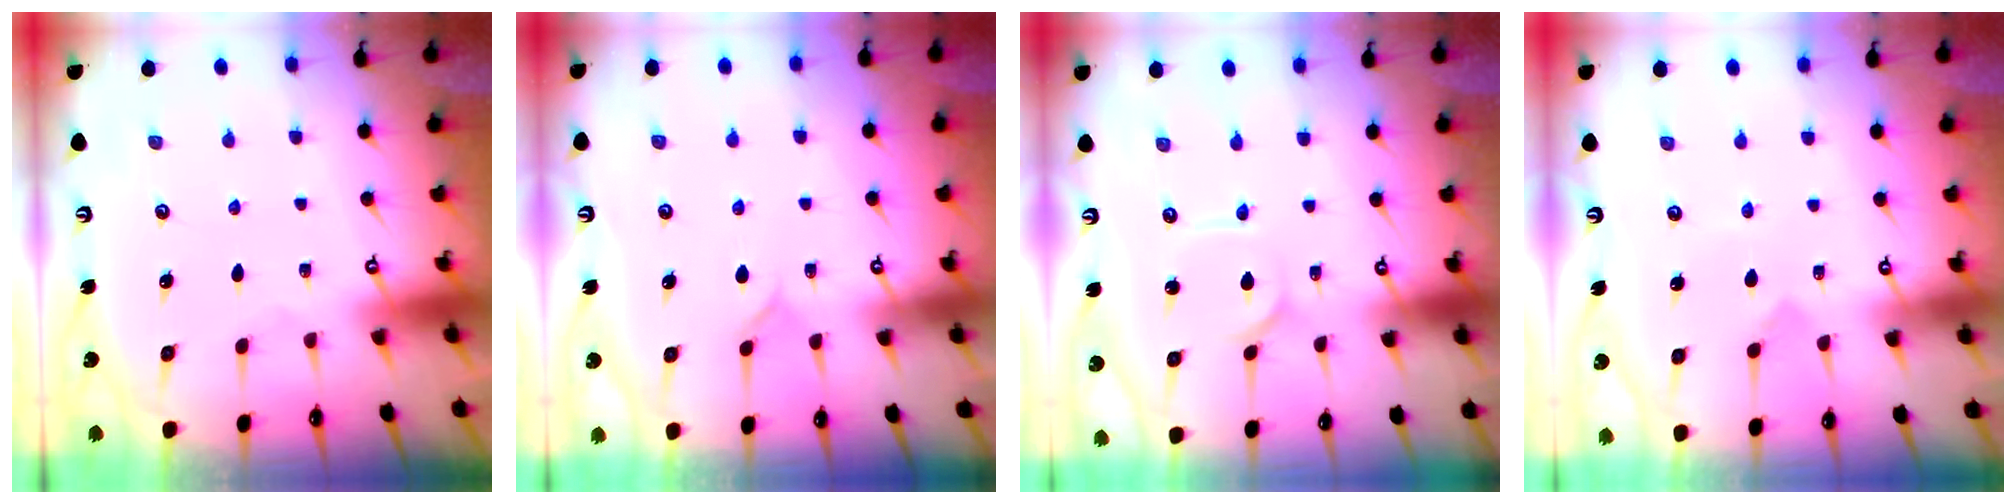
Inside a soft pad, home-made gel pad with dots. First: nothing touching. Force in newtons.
{"total": 5.7, "press": 5.7, "slide": 0.4}
{"total": 2.4, "press": 2.4, "slide": 0.3}
{"total": 3.4, "press": 3.4, "slide": 0.4}